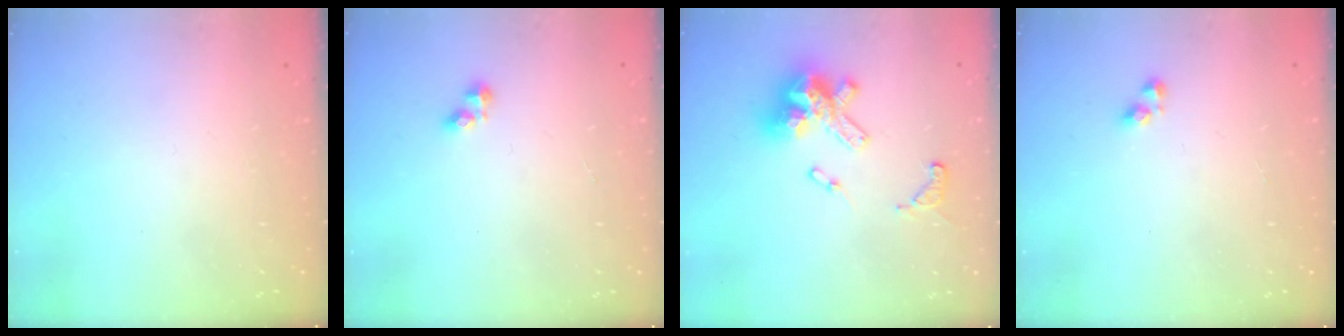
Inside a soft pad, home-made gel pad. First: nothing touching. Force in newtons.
{"total": 2.1, "press": 2.1, "slide": 0.3}
{"total": 15.0, "press": 14.9, "slide": 1.9}
{"total": 3.2, "press": 3.2, "slide": 0.3}